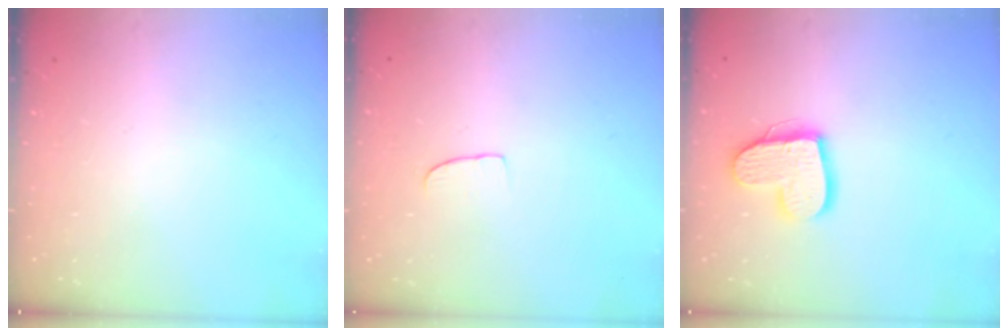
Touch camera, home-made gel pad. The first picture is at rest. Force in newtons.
{"total": 5.2, "press": 5.2, "slide": 0.3}
{"total": 14.0, "press": 13.9, "slide": 1.2}